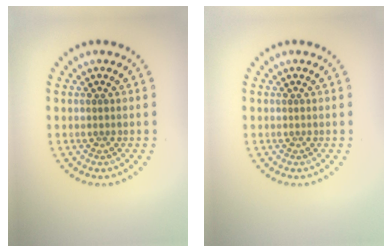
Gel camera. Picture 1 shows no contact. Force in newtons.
{"total": 0.0}